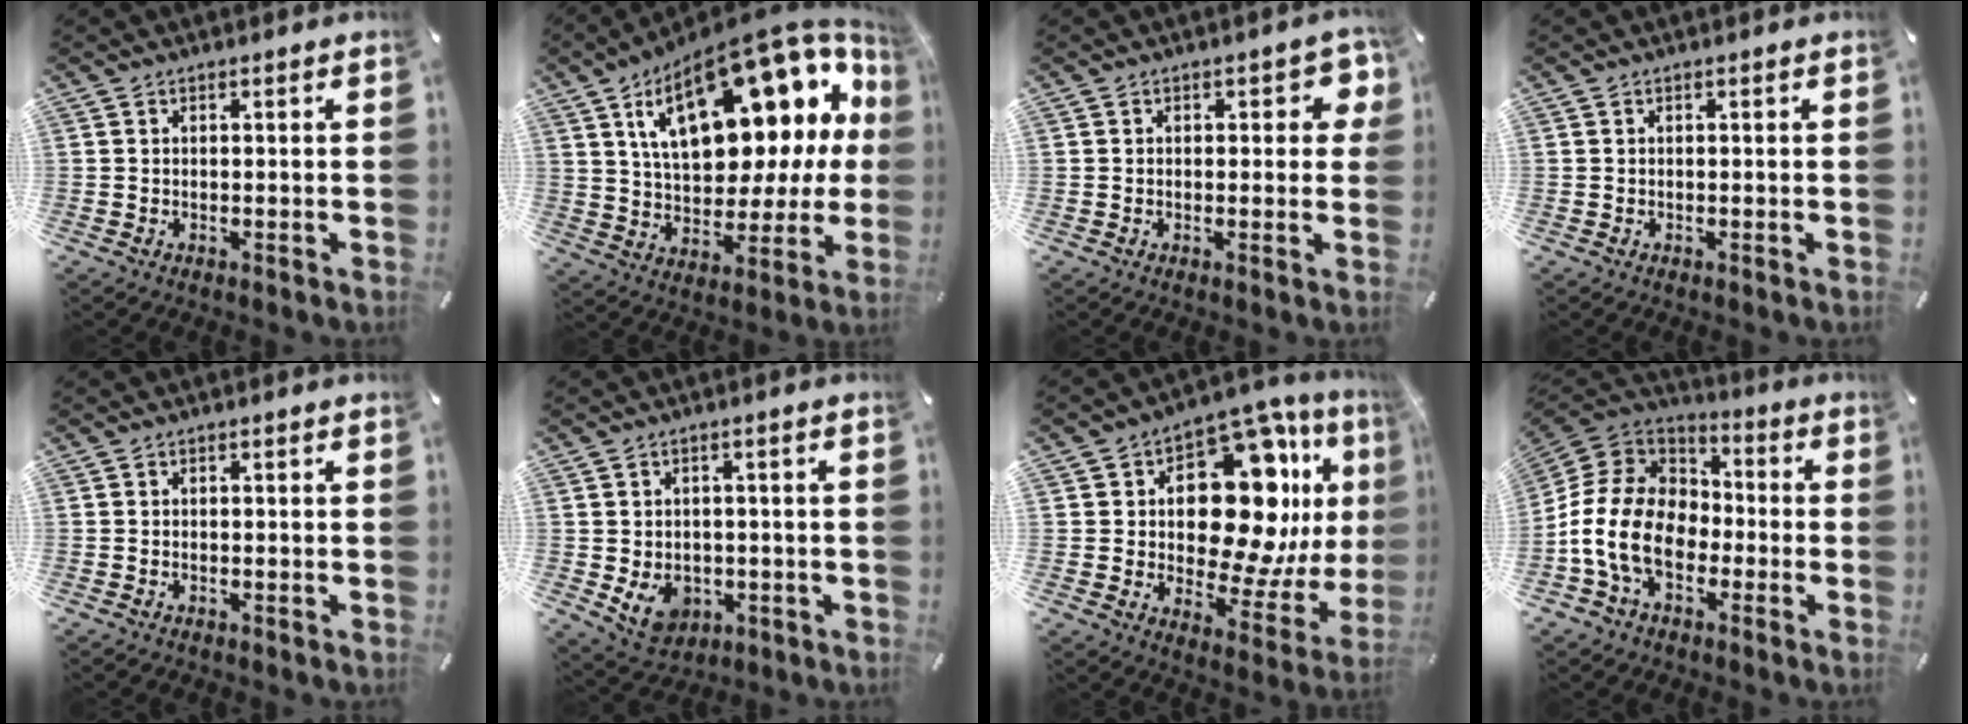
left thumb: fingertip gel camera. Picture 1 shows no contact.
{"total": 25.5, "force": [10.4, 13.1, 19.2], "torque": [-0.284, -0.059, 0.179]}
{"total": 4.9, "force": [1.1, 2.7, 3.9], "torque": [-0.038, -0.003, 0.011]}
{"total": 0.0}
{"total": 0.7, "force": [-0.4, 0.3, 0.4], "torque": [-0.009, 0.000, -0.008]}
{"total": 7.4, "force": [-1.8, 6.2, 3.7], "torque": [-0.065, 0.006, -0.033]}
{"total": 21.5, "force": [6.4, 12.0, 16.6], "torque": [-0.256, -0.048, 0.099]}
{"total": 15.5, "force": [-5.5, 11.2, 9.3], "torque": [-0.204, 0.028, -0.099]}